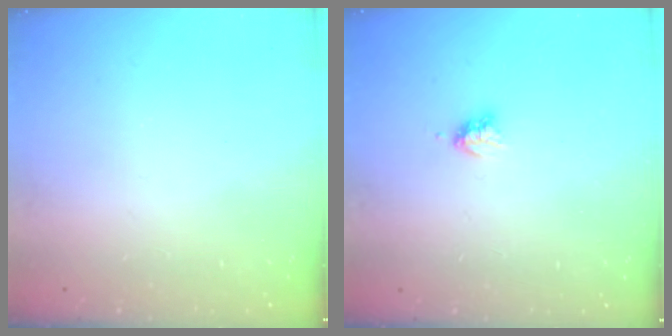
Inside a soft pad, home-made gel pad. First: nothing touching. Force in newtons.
{"total": 2.9, "press": 2.9, "slide": 0.5}